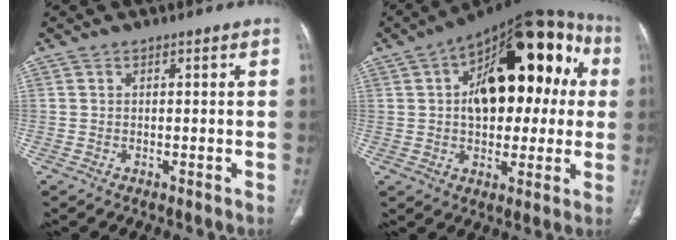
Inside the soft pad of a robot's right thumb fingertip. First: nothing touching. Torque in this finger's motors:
{"motor_torque": [-0.75, 2.30, 1.07, -0.79, 0.22]}